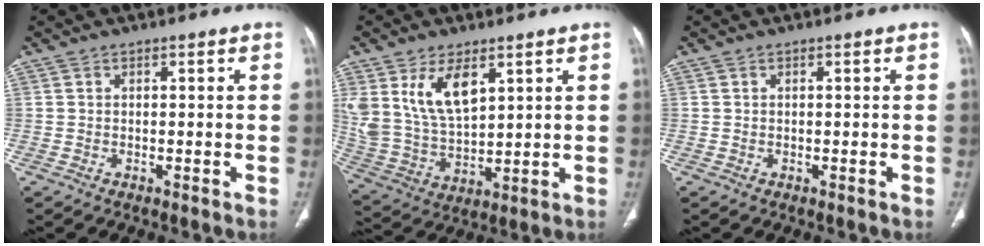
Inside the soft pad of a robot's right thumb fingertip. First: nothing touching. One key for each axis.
{"total": 13.1, "fx": 6.2, "fy": 6.8, "fz": 9.3, "tx": -0.170, "ty": -0.025, "tz": 0.139}
{"total": 0.0}